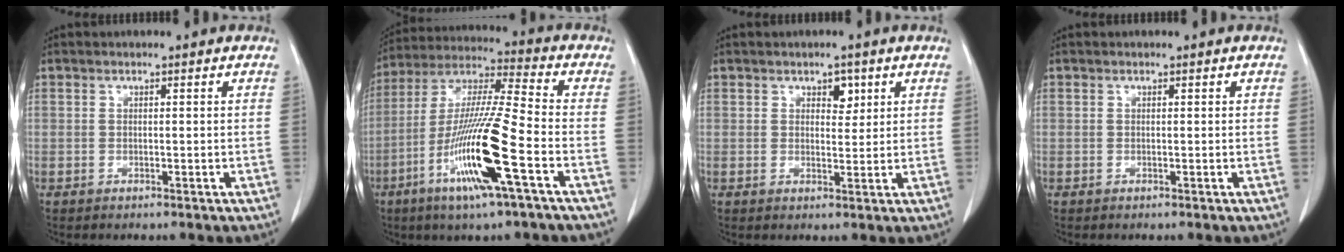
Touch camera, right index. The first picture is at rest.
{"total": 16.5, "force": [-6.3, -0.1, 15.2], "torque": [-0.307, -0.019, -0.121]}
{"total": 2.6, "force": [1.3, 1.5, 1.6], "torque": [-0.019, 0.000, 0.020]}
{"total": 0.0}